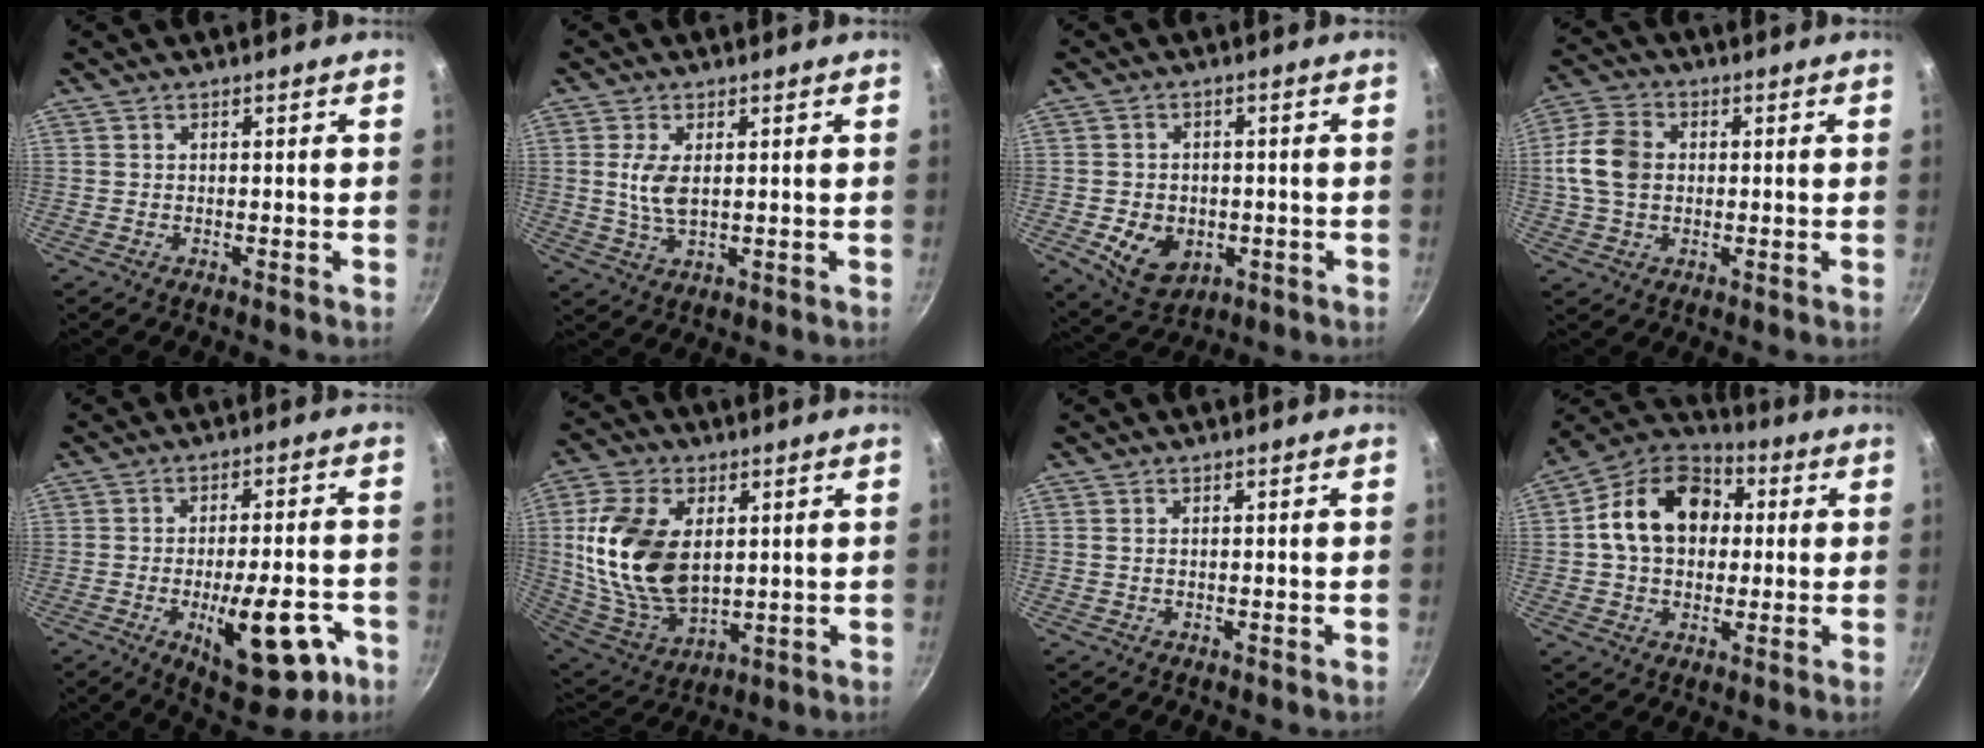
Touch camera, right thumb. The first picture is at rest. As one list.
[{"total": 5.5, "force": [1.0, 2.6, 4.7], "torque": [-0.095, -0.006, 0.021]}, {"total": 9.3, "force": [-2.3, 7.0, 5.6], "torque": [-0.074, -0.003, -0.024]}, {"total": 9.6, "force": [0.5, 7.1, 6.4], "torque": [-0.116, 0.014, -0.001]}, {"total": 16.0, "force": [-5.7, 6.5, 13.4], "torque": [-0.154, 0.019, -0.068]}, {"total": 19.9, "force": [3.3, 12.4, 15.3], "torque": [-0.282, -0.019, 0.074]}, {"total": 0.6, "force": [0.2, 0.4, 0.4], "torque": [-0.009, 0.001, 0.002]}, {"total": 16.8, "force": [2.4, 12.7, 10.7], "torque": [-0.155, 0.029, 0.023]}]